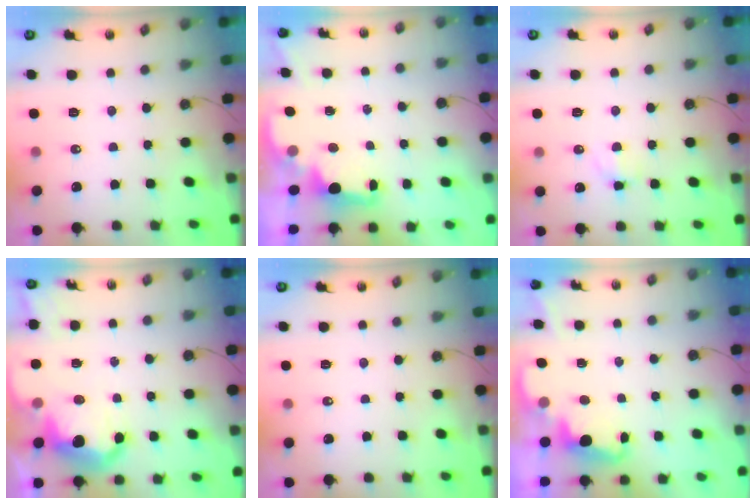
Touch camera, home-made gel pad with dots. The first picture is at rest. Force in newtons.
{"total": 1.9, "press": 1.7, "slide": 0.8}
{"total": 4.2, "press": 4.0, "slide": 1.1}
{"total": 10.1, "press": 10.0, "slide": 0.9}
{"total": 0.0}
{"total": 2.4, "press": 2.3, "slide": 0.6}